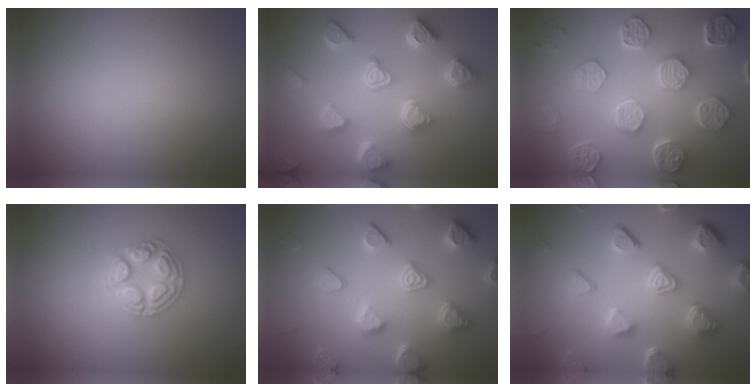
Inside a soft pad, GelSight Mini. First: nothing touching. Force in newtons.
{"total": 6.9, "press": 6.1, "slide": 3.3}
{"total": 8.4, "press": 6.5, "slide": 5.4}
{"total": 2.8, "press": 2.7, "slide": 0.9}
{"total": 5.0, "press": 4.8, "slide": 1.2}
{"total": 7.1, "press": 5.5, "slide": 4.4}